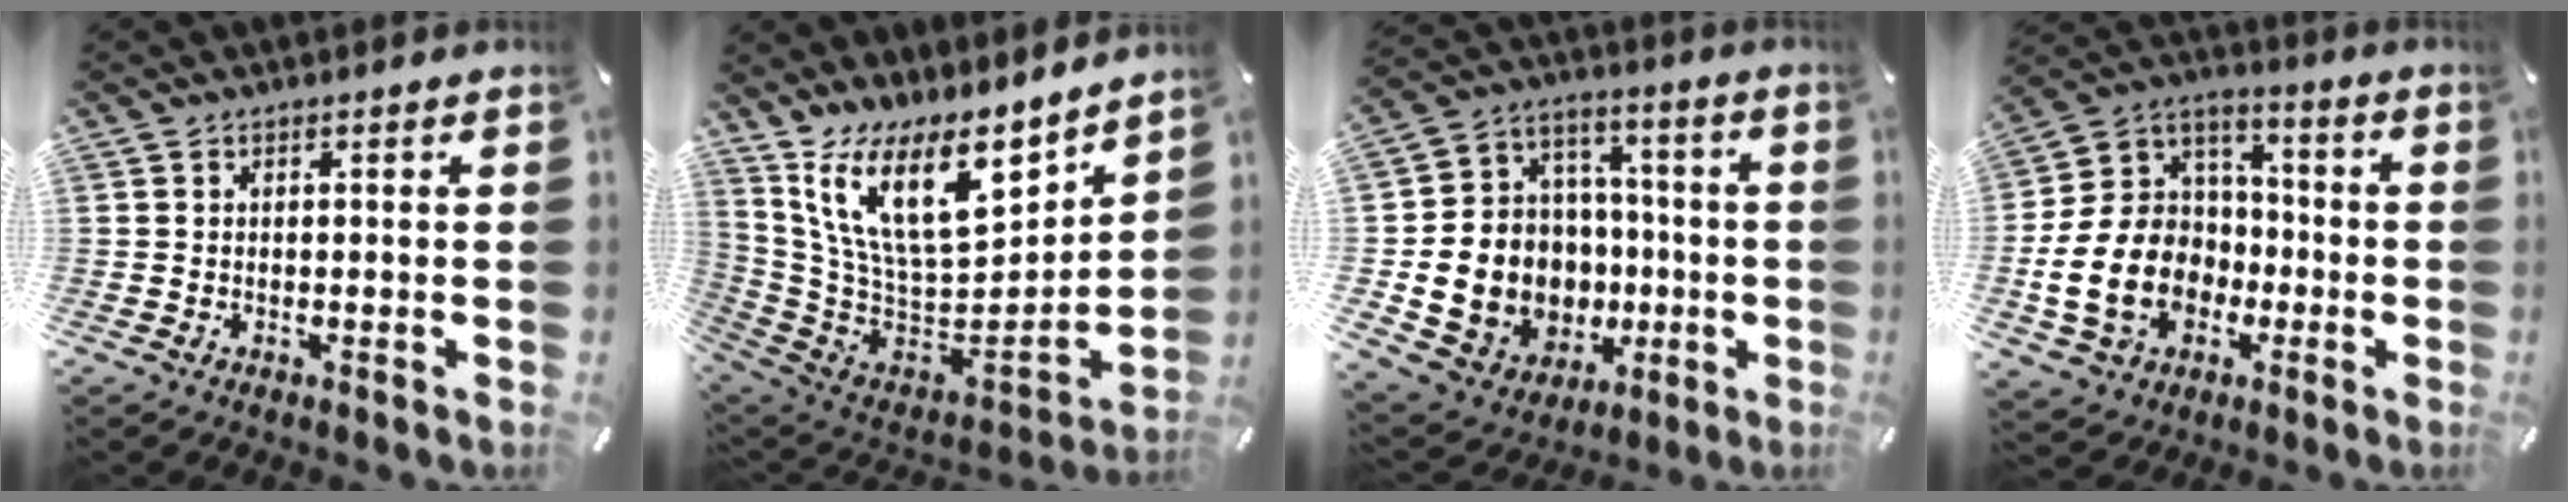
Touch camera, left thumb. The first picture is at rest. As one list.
[{"total": 20.5, "force": [10.6, 10.6, 14.0], "torque": [-0.264, -0.080, 0.188]}, {"total": 16.2, "force": [-3.6, 14.7, 5.8], "torque": [-0.103, 0.008, -0.038]}, {"total": 17.7, "force": [-5.6, 14.0, 9.2], "torque": [-0.204, 0.027, -0.093]}]